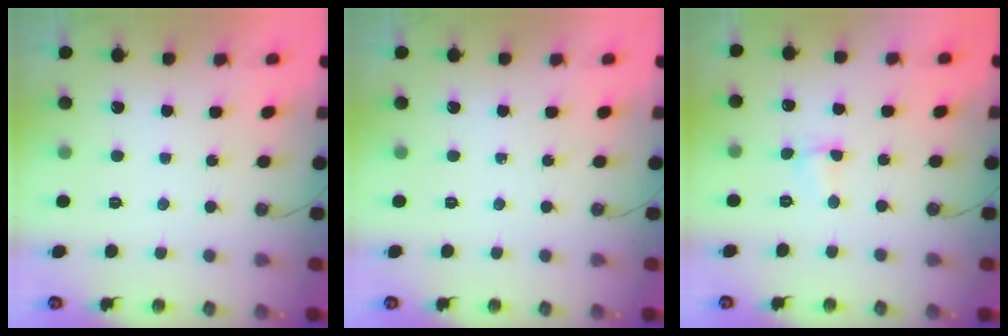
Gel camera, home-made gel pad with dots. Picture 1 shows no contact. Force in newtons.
{"total": 0.0}
{"total": 2.0, "press": 1.9, "slide": 0.6}